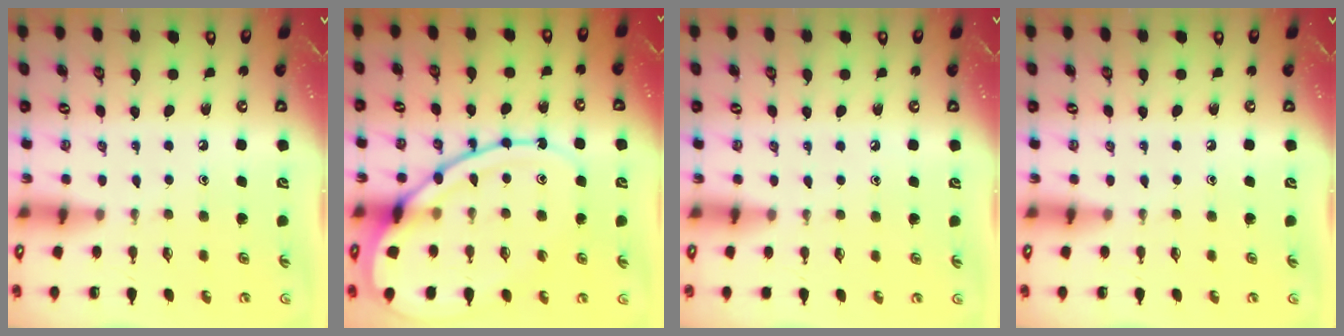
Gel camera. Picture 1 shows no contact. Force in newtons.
{"total": 17.3, "press": 17.2, "slide": 1.6}
{"total": 2.6, "press": 2.6, "slide": 0.4}
{"total": 0.0}